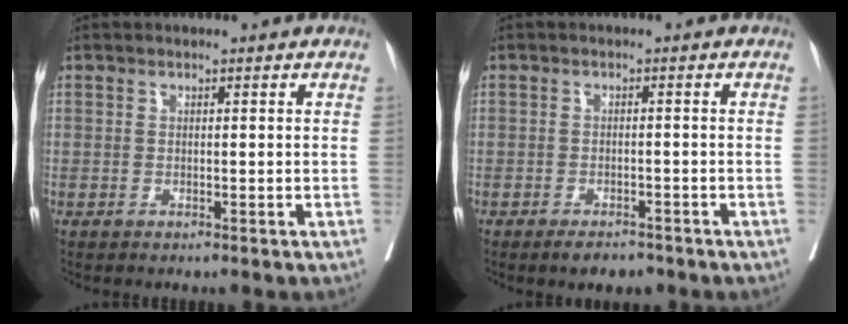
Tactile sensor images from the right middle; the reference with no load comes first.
{"total": 2.9, "force": [-2.3, 1.1, 1.5], "torque": [-0.017, -0.001, -0.030]}